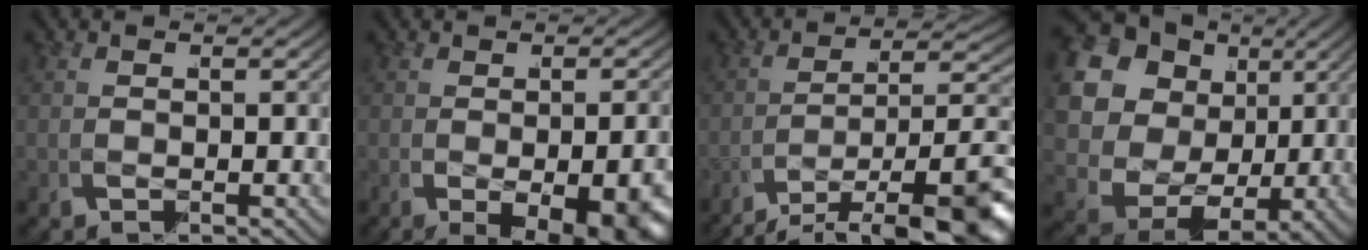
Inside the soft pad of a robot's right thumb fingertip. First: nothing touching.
{"total": 8.3, "force": [-3.4, 4.3, 6.2], "torque": [-0.094, -0.027, -0.042]}
{"total": 10.2, "force": [-4.5, 4.3, 8.1], "torque": [-0.126, -0.021, -0.057]}
{"total": 17.5, "force": [2.2, 14.1, 10.1], "torque": [-0.234, -0.009, 0.024]}